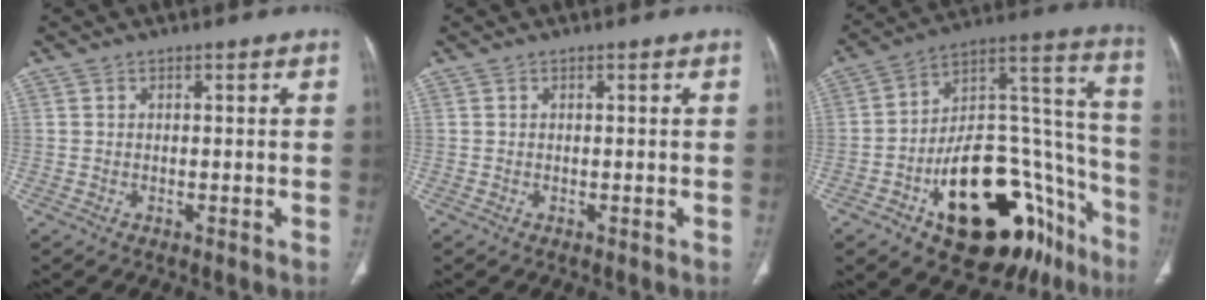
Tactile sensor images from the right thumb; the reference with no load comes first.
{"total": 0.0}
{"total": 32.3, "force": [-15.5, 16.3, 23.1], "torque": [-0.240, 0.112, -0.219]}